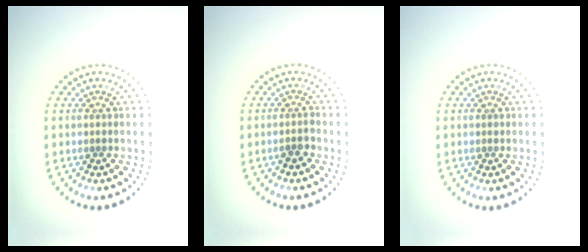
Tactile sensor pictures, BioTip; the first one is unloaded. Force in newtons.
{"total": 1.3, "press": 1.1, "slide": 0.7}
{"total": 0.0}